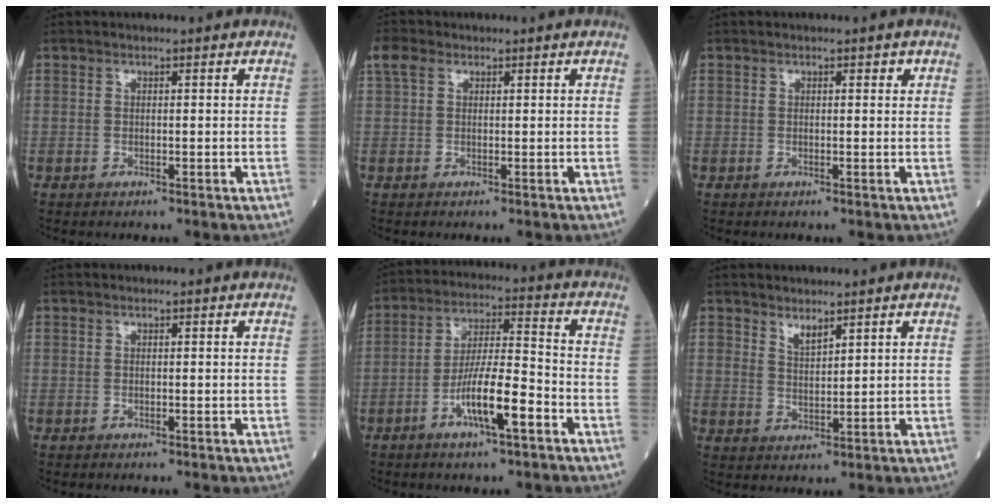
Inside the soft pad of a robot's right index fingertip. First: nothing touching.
{"total": 2.4, "force": [1.1, 1.8, 1.3], "torque": [-0.038, 0.022, 0.022]}
{"total": 0.8, "force": [0.4, 0.4, 0.5], "torque": [-0.002, 0.001, 0.002]}
{"total": 0.0}
{"total": 10.0, "force": [-4.5, 1.3, 8.8], "torque": [-0.159, 0.002, -0.080]}
{"total": 2.6, "force": [2.2, 0.8, 1.2], "torque": [-0.023, -0.013, 0.046]}